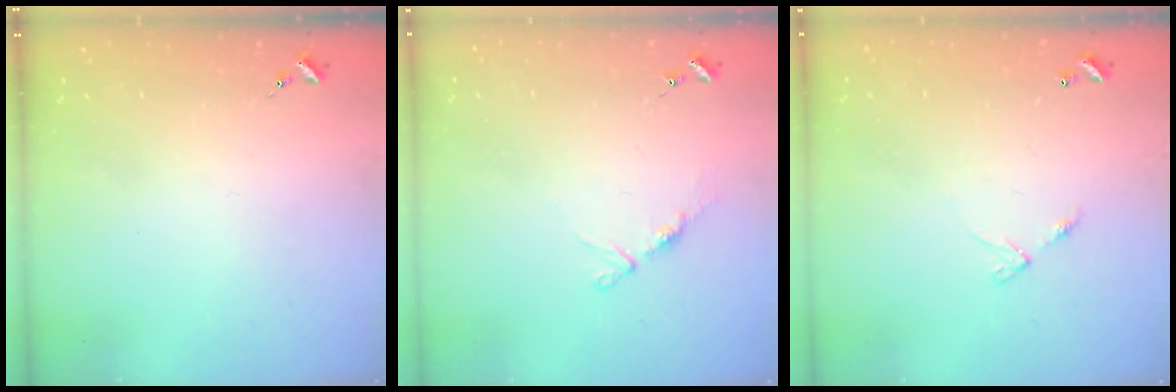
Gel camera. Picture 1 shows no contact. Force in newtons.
{"total": 5.5, "press": 5.4, "slide": 0.6}
{"total": 4.7, "press": 4.7, "slide": 0.4}